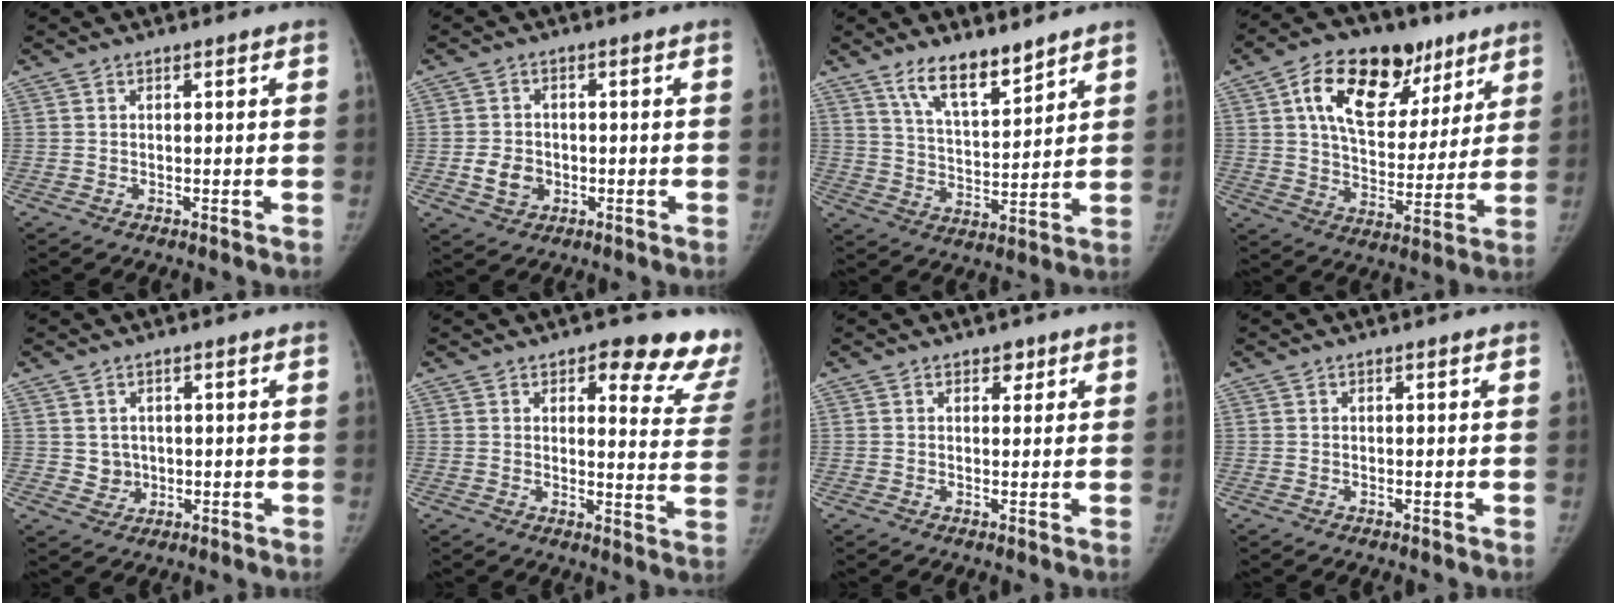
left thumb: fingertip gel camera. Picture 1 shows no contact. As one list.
[{"total": 4.7, "force": [-1.1, 3.9, 2.3], "torque": [-0.028, 0.007, -0.015]}, {"total": 9.6, "force": [7.3, 2.8, 5.6], "torque": [-0.081, -0.055, 0.139]}, {"total": 21.1, "force": [10.2, 12.6, 13.5], "torque": [-0.172, -0.014, 0.167]}, {"total": 3.0, "force": [0.3, 2.8, 1.0], "torque": [-0.001, -0.001, 0.012]}, {"total": 15.5, "force": [11.7, 5.8, 8.4], "torque": [-0.040, -0.071, 0.110]}, {"total": 1.6, "force": [1.0, 1.1, 0.7], "torque": [0.005, -0.004, 0.011]}, {"total": 0.0}]